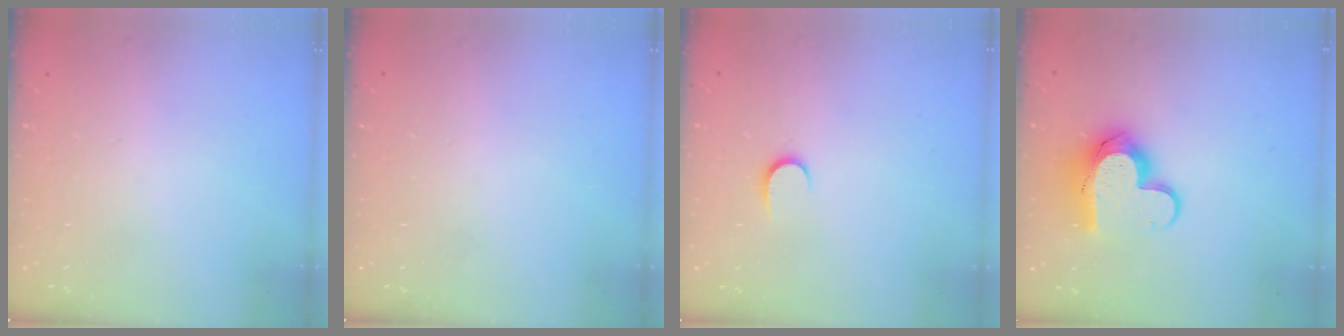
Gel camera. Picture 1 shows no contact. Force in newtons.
{"total": 0.0}
{"total": 5.1, "press": 5.1, "slide": 0.5}
{"total": 12.2, "press": 12.2, "slide": 1.0}